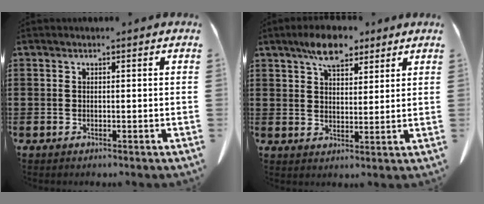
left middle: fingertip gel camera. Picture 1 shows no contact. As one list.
[{"total": 7.0, "force": [5.3, 3.0, 3.6], "torque": [-0.076, -0.004, 0.096]}]